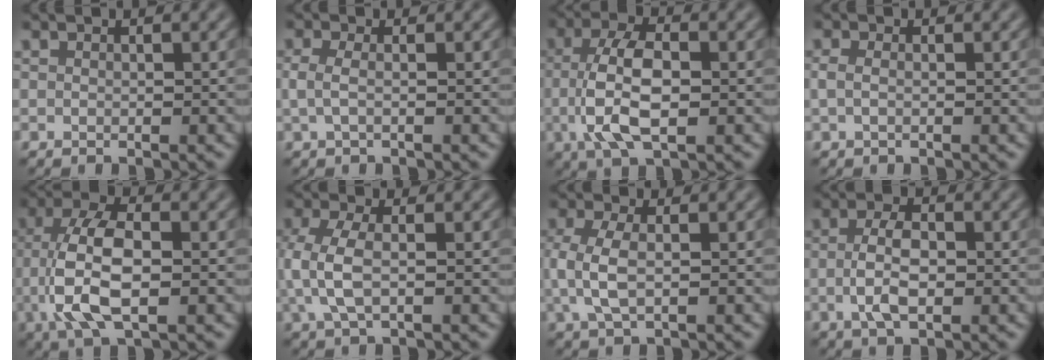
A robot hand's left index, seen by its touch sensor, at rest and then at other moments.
{"total": 1.5, "force": [0.0, 0.5, 1.4], "torque": [-0.035, 0.001, -0.004]}
{"total": 6.5, "force": [-0.9, 2.8, 5.9], "torque": [-0.123, 0.004, -0.018]}
{"total": 1.0, "force": [-0.1, 0.5, 0.8], "torque": [-0.024, 0.000, -0.004]}
{"total": 7.7, "force": [-1.3, 3.3, 6.9], "torque": [-0.145, 0.010, -0.029]}
{"total": 3.9, "force": [-0.1, 1.8, 3.5], "torque": [-0.091, 0.001, -0.006]}
{"total": 3.6, "force": [0.0, 1.6, 3.2], "torque": [-0.082, 0.001, -0.003]}
{"total": 3.9, "force": [-0.5, 1.7, 3.4], "torque": [-0.072, 0.003, -0.012]}